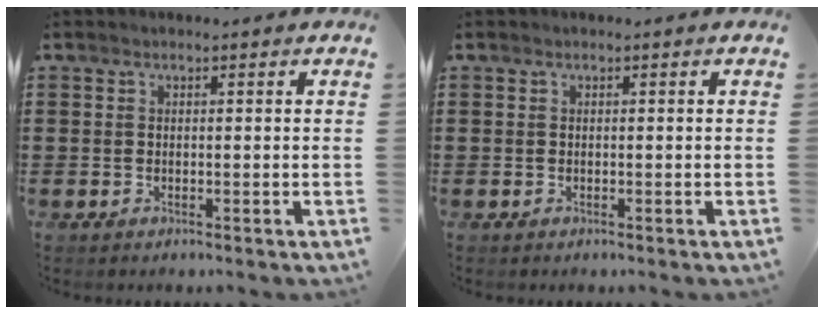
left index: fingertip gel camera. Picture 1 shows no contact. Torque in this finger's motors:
{"motor_torque": [-0.02, -0.02, -0.01, 0.00]}